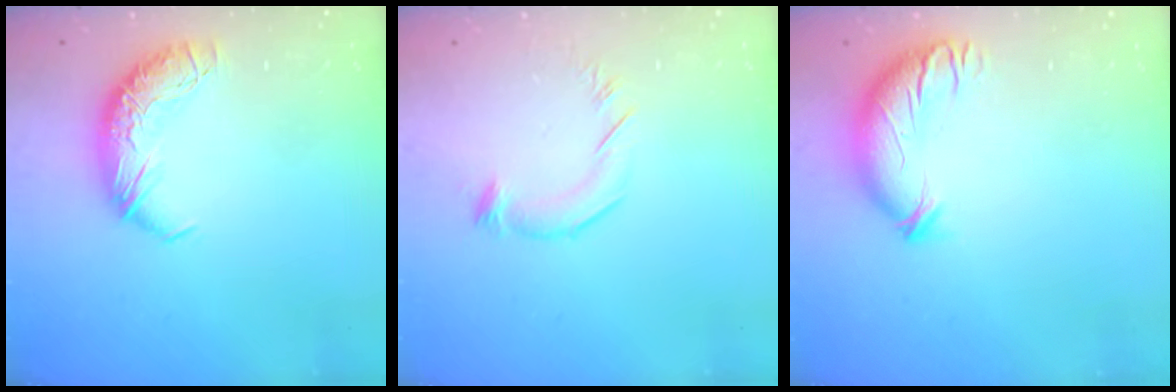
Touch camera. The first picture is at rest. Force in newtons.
{"total": 4.0, "press": 3.9, "slide": 0.2}
{"total": 3.8, "press": 3.1, "slide": 2.2}